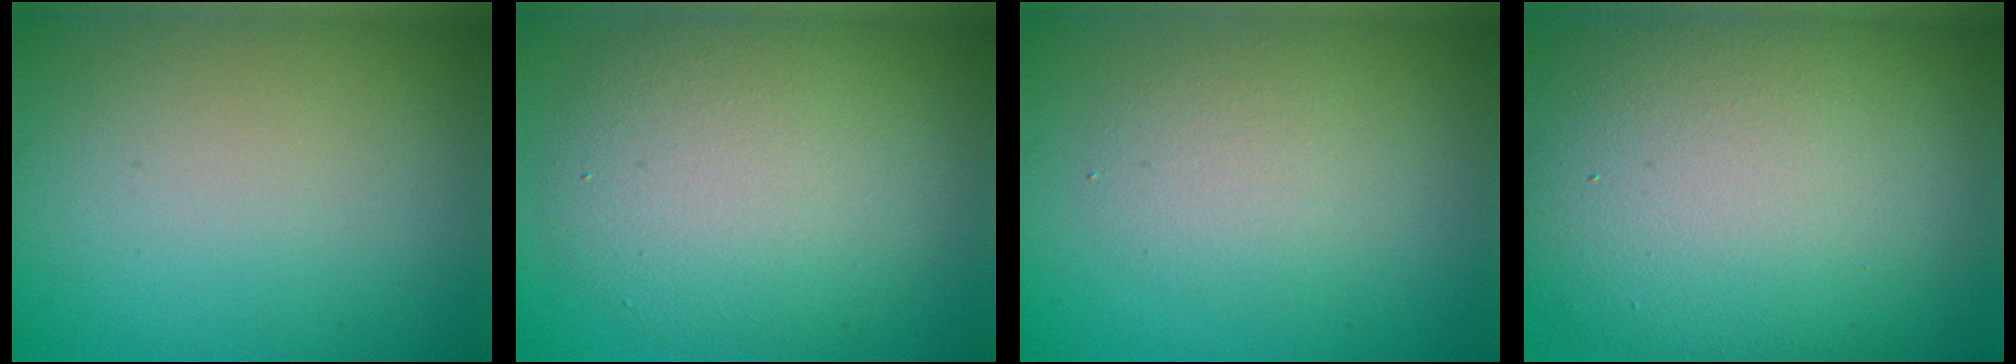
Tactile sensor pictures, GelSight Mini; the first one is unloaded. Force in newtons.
{"total": 7.2, "press": 7.2, "slide": 0.5}
{"total": 2.7, "press": 2.7, "slide": 0.3}
{"total": 15.3, "press": 15.3, "slide": 1.2}